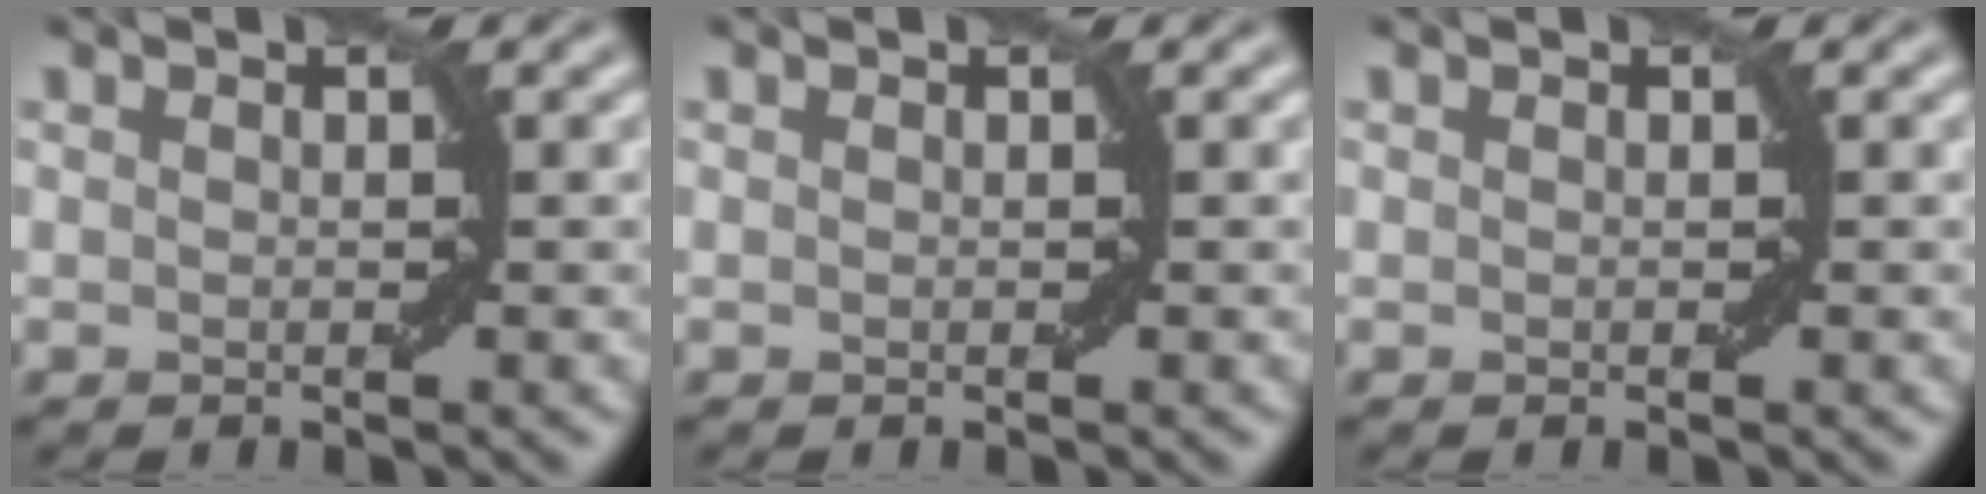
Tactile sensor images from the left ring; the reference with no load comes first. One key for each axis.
{"total": 0.0}
{"total": 0.0}